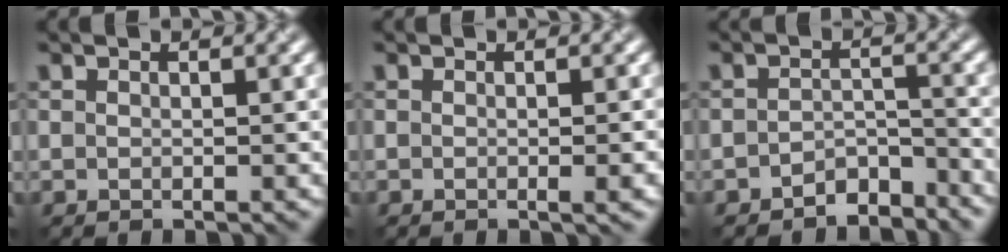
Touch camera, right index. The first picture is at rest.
{"total": 1.7, "force": [-0.4, 0.4, 1.6], "torque": [-0.018, -0.003, -0.007]}
{"total": 3.2, "force": [-2.8, 1.2, 0.9], "torque": [-0.010, 0.007, -0.053]}